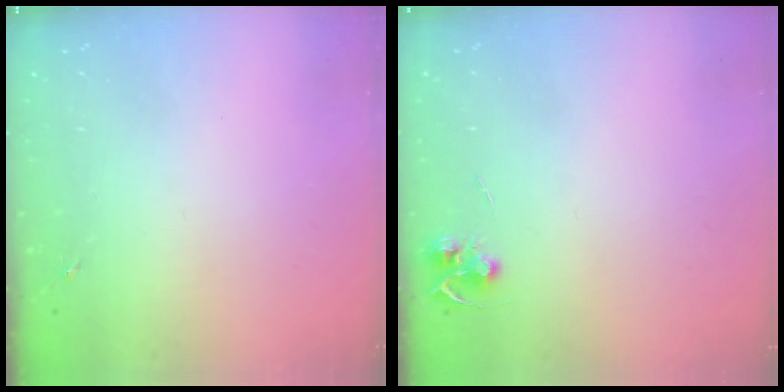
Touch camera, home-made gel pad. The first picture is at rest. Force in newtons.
{"total": 5.7, "press": 5.6, "slide": 0.4}